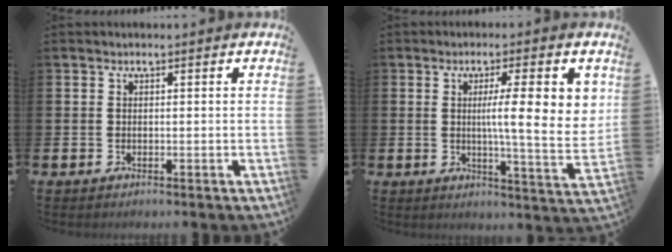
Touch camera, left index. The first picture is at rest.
{"total": 9.0, "force": [2.9, 1.2, 8.4], "torque": [-0.119, -0.029, 0.035]}